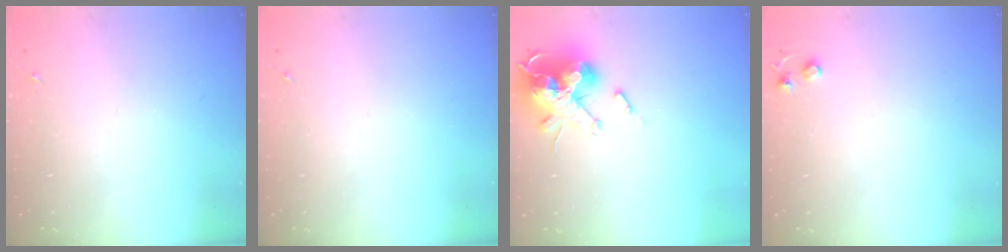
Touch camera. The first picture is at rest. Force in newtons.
{"total": 0.0}
{"total": 18.5, "press": 18.5, "slide": 0.1}
{"total": 4.2, "press": 4.1, "slide": 0.7}